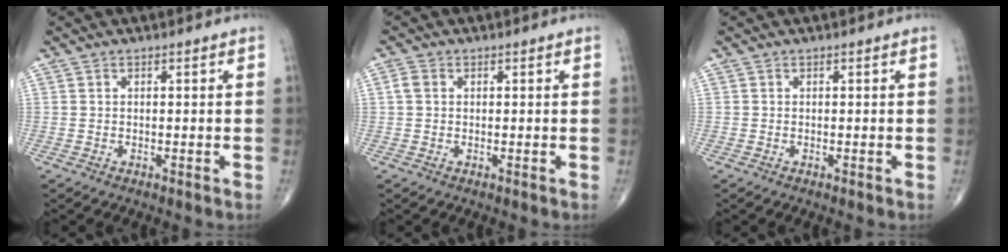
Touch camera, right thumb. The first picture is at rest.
{"total": 1.8, "force": [0.3, 1.4, 1.1], "torque": [-0.023, 0.007, 0.004]}
{"total": 0.0}